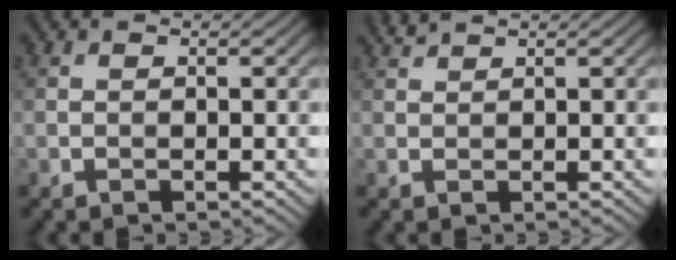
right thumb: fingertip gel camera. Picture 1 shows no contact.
{"total": 1.3, "force": [1.2, 0.0, 0.5], "torque": [-0.017, 0.007, 0.026]}